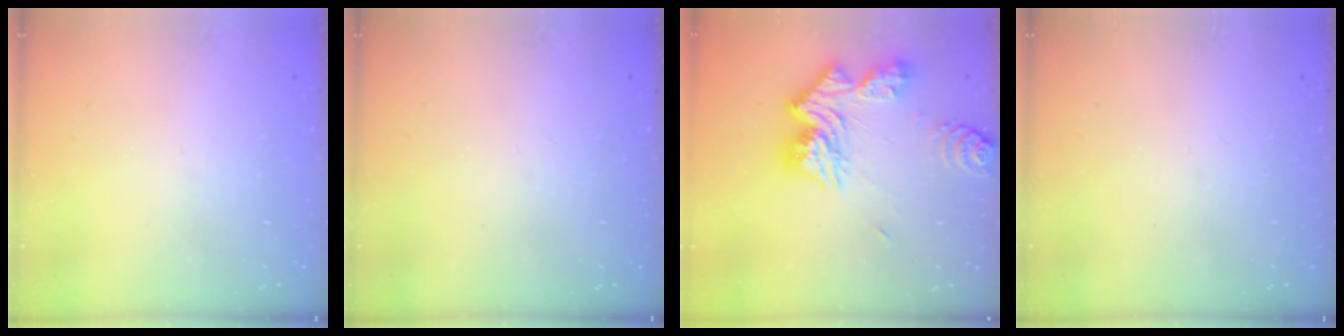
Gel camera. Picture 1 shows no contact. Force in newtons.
{"total": 0.0}
{"total": 18.5, "press": 18.4, "slide": 1.6}
{"total": 0.0}